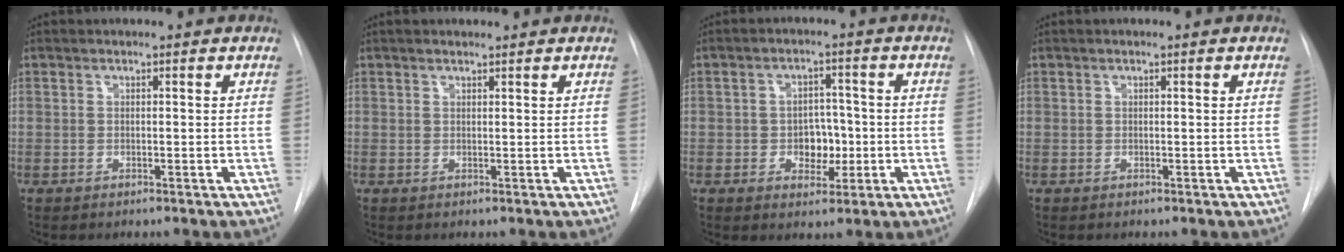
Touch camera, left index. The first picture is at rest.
{"total": 1.6, "force": [1.4, 0.3, 0.7], "torque": [-0.011, 0.016, 0.022]}
{"total": 5.1, "force": [-1.0, 3.7, 3.4], "torque": [-0.042, 0.010, -0.010]}
{"total": 0.0}